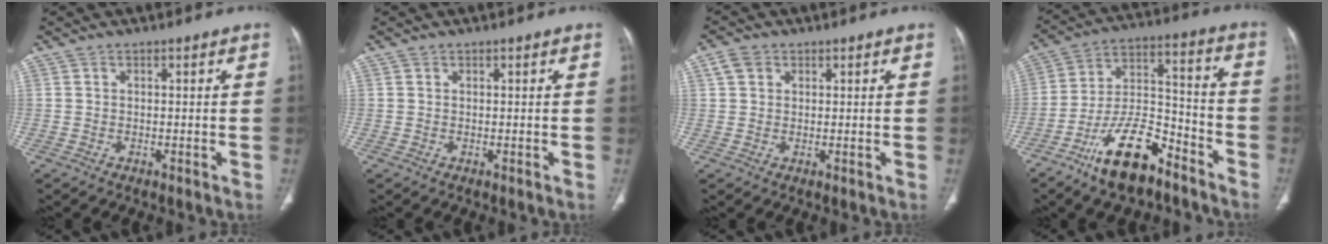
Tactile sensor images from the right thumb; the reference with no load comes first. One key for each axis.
{"total": 0.0}
{"total": 3.1, "fx": 1.3, "fy": 2.4, "fz": 1.3, "tx": -0.017, "ty": 0.003, "tz": 0.026}
{"total": 16.2, "fx": -10.8, "fy": 6.6, "fz": 10.2, "tx": -0.165, "ty": 0.080, "tz": -0.193}